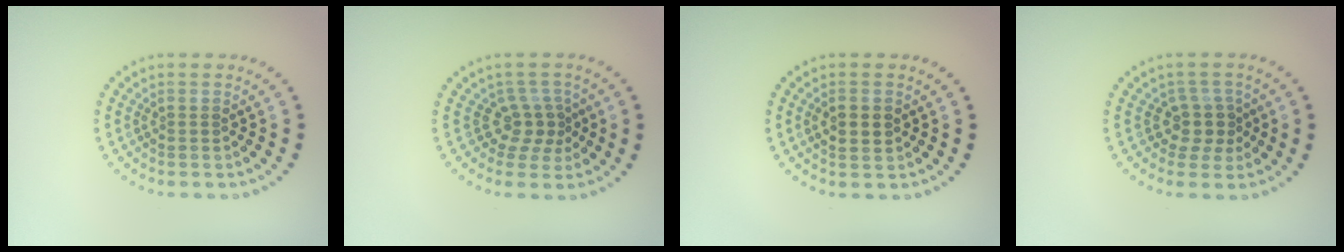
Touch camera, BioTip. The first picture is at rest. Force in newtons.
{"total": 2.5, "press": 1.8, "slide": 1.8}
{"total": 1.7, "press": 1.7, "slide": 0.2}
{"total": 2.5, "press": 2.0, "slide": 1.6}